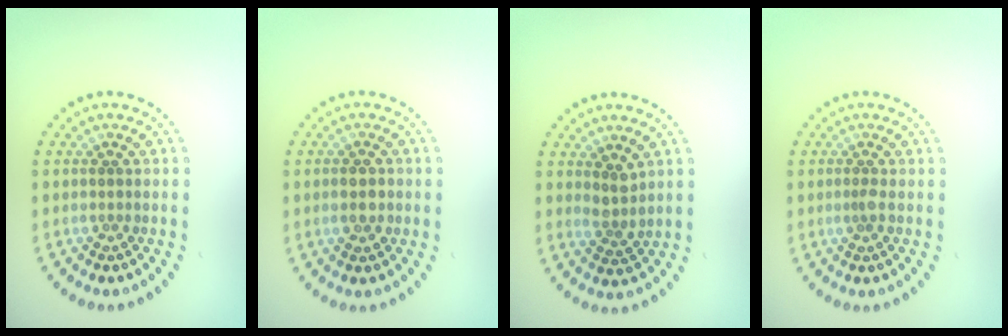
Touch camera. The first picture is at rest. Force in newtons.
{"total": 1.9, "press": 1.8, "slide": 0.4}
{"total": 1.9, "press": 1.5, "slide": 1.2}
{"total": 0.8, "press": 0.6, "slide": 0.6}